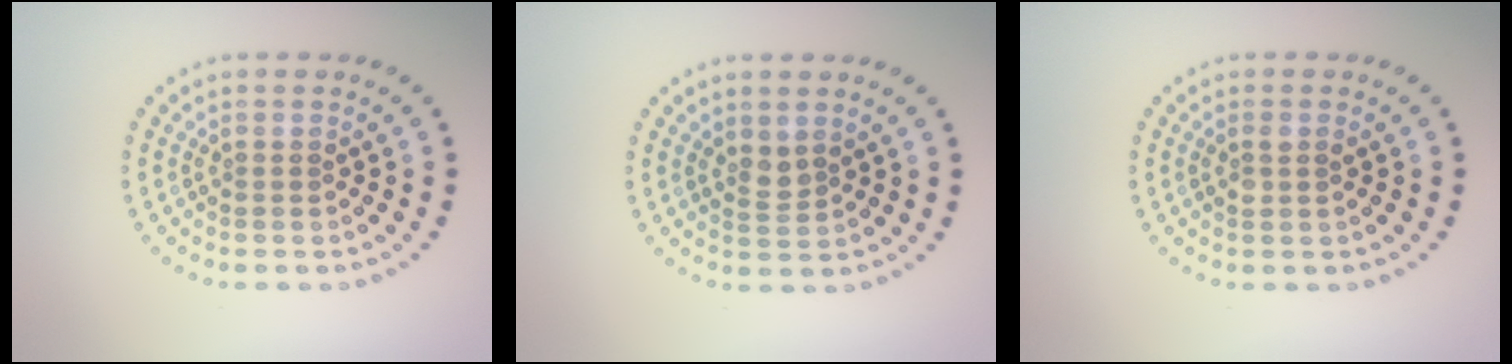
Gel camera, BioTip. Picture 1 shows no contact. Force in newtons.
{"total": 1.5, "press": 1.2, "slide": 1.0}
{"total": 1.2, "press": 1.1, "slide": 0.5}